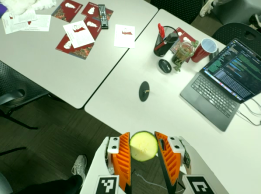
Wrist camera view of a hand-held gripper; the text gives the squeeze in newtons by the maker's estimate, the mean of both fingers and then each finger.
{"total": 11.3, "left": 11.8, "right": 10.8}